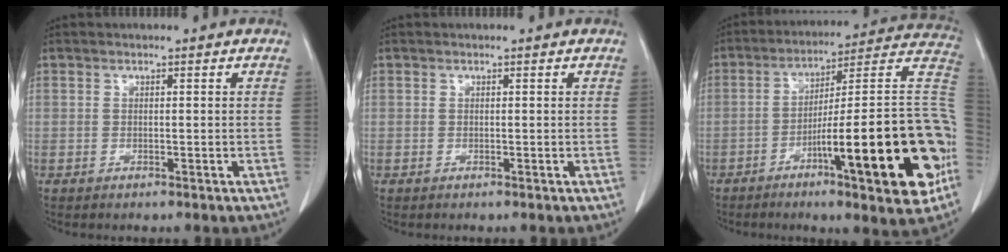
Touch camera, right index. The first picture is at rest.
{"total": 0.0}
{"total": 24.9, "force": [-8.0, 2.3, 23.4], "torque": [-0.255, 0.014, -0.114]}